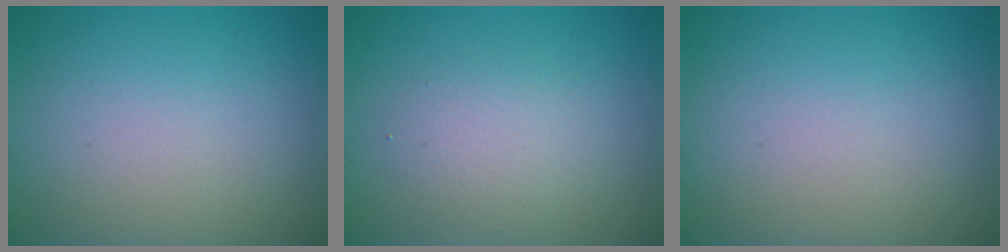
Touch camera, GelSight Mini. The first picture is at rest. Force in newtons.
{"total": 2.5, "press": 2.5, "slide": 0.1}
{"total": 0.0}